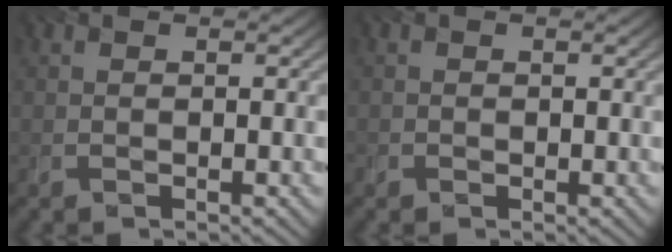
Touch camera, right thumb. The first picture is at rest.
{"total": 0.9, "force": [-0.1, 0.9, 0.1], "torque": [-0.001, -0.001, -0.004]}